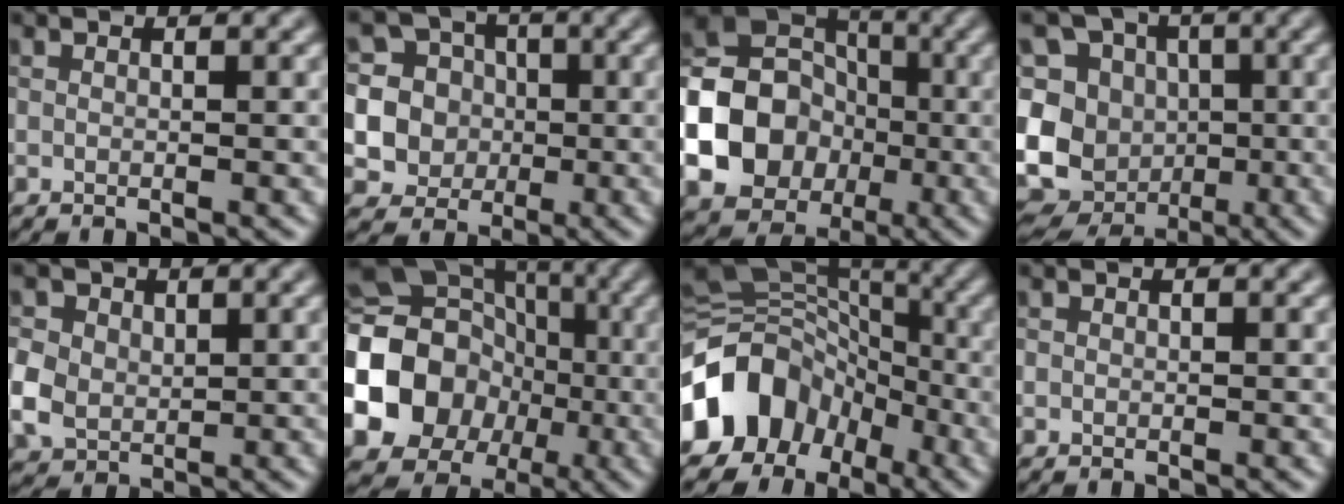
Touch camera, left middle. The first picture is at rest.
{"total": 12.6, "force": [0.1, 12.2, 3.1], "torque": [-0.113, 0.008, 0.004]}
{"total": 18.2, "force": [-4.2, 16.2, 7.2], "torque": [-0.165, -0.028, -0.107]}
{"total": 16.9, "force": [-4.1, 15.2, 6.1], "torque": [-0.144, 0.000, -0.085]}
{"total": 4.4, "force": [0.3, 3.8, 2.2], "torque": [-0.061, 0.004, 0.004]}
{"total": 18.1, "force": [-3.5, 15.8, 8.1], "torque": [-0.171, -0.009, -0.087]}
{"total": 12.8, "force": [-5.4, 9.8, 6.2], "torque": [-0.131, -0.004, -0.111]}
{"total": 0.0}